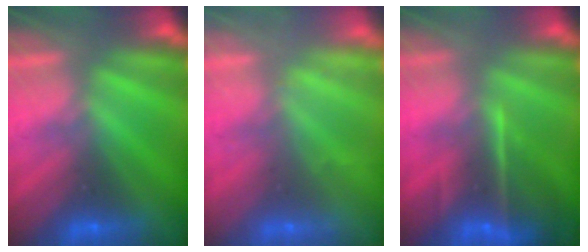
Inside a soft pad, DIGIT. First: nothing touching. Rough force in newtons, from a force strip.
{"total": 2.3}
{"total": 7.3}